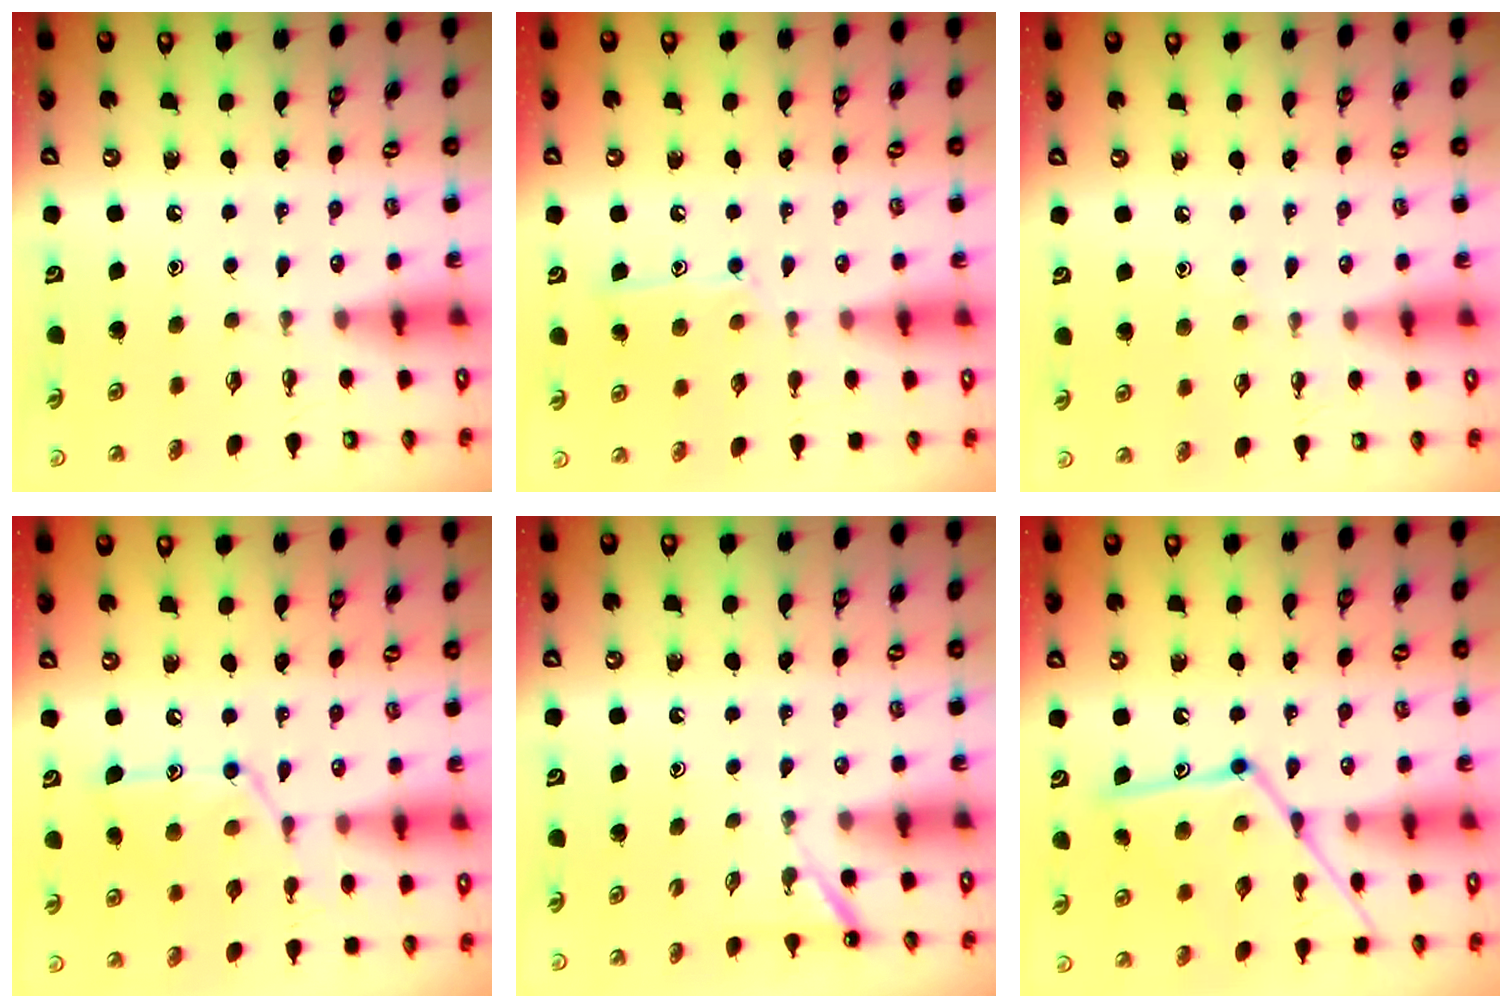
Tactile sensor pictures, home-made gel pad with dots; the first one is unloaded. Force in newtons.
{"total": 9.7, "press": 9.7, "slide": 0.7}
{"total": 5.6, "press": 5.6, "slide": 0.5}
{"total": 15.1, "press": 15.1, "slide": 1.1}
{"total": 2.3, "press": 2.3, "slide": 0.2}
{"total": 15.1, "press": 15.1, "slide": 1.0}